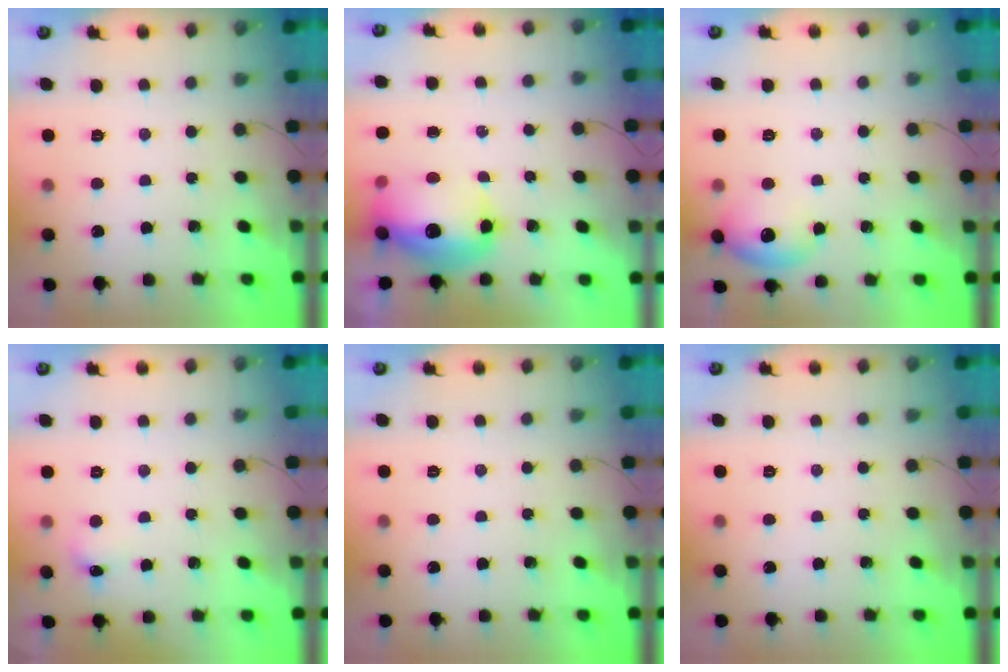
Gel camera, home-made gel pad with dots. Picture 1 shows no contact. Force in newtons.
{"total": 15.1, "press": 14.7, "slide": 3.6}
{"total": 13.0, "press": 11.2, "slide": 6.7}
{"total": 4.9, "press": 4.7, "slide": 1.5}
{"total": 0.0}
{"total": 0.0}